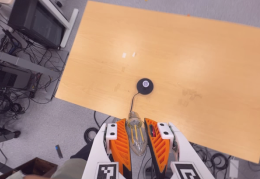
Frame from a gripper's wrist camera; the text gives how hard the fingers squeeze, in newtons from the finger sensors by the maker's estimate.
{"total": 20.4, "left": 22.2, "right": 18.7}